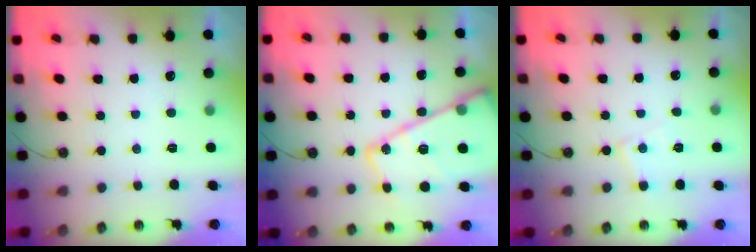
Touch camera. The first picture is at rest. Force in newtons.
{"total": 22.4, "press": 22.3, "slide": 2.1}
{"total": 6.3, "press": 6.2, "slide": 0.8}